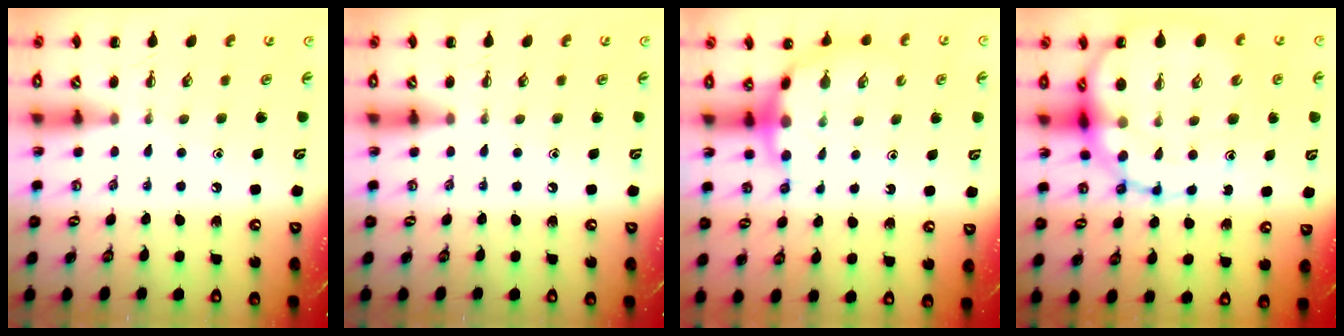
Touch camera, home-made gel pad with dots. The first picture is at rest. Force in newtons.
{"total": 0.0}
{"total": 7.1, "press": 6.9, "slide": 1.6}
{"total": 19.0, "press": 18.6, "slide": 3.5}